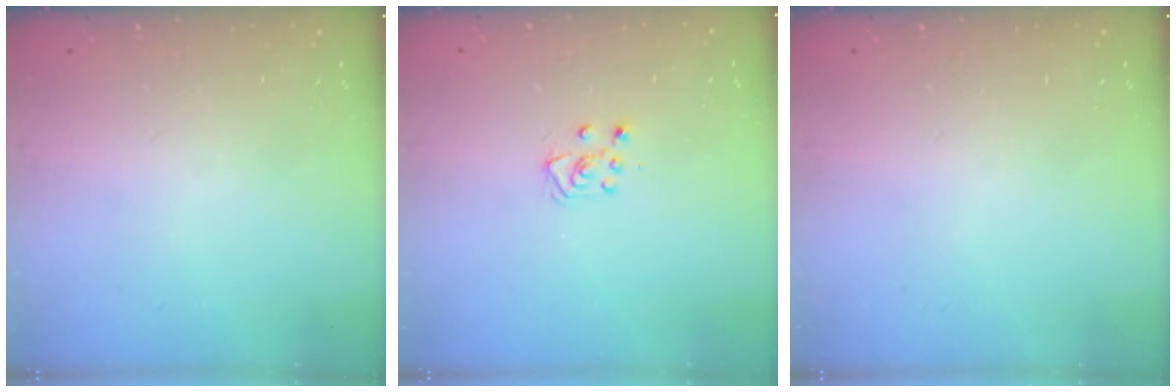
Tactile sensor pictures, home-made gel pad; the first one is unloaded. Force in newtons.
{"total": 4.8, "press": 4.8, "slide": 0.5}
{"total": 0.0}